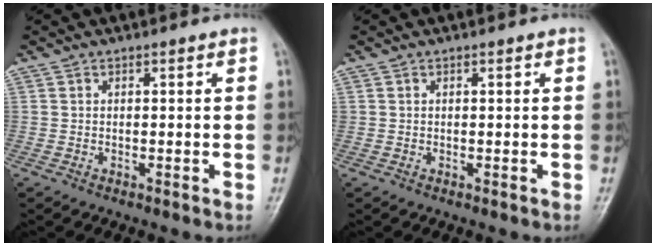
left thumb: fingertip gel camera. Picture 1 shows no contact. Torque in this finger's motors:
{"motor_torque": [-0.08, 0.01, -0.04, 0.18, 0.00]}